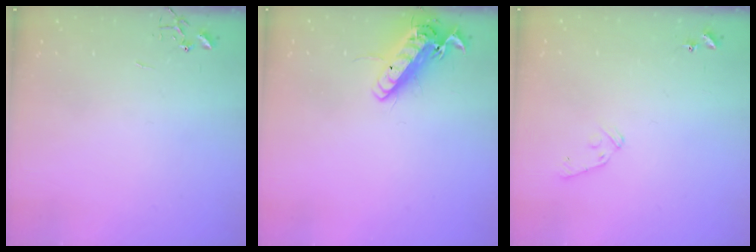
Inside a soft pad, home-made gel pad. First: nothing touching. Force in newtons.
{"total": 15.7, "press": 15.3, "slide": 3.3}
{"total": 8.0, "press": 7.9, "slide": 0.7}